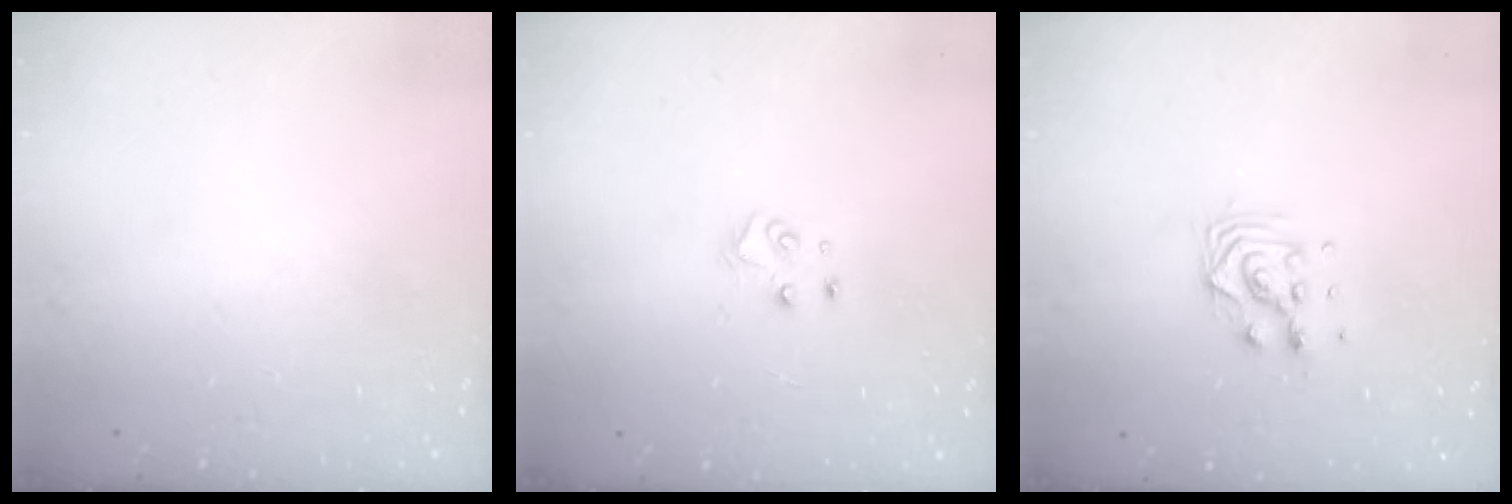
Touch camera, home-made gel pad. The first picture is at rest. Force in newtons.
{"total": 4.0, "press": 4.0, "slide": 0.2}
{"total": 7.8, "press": 7.8, "slide": 0.7}